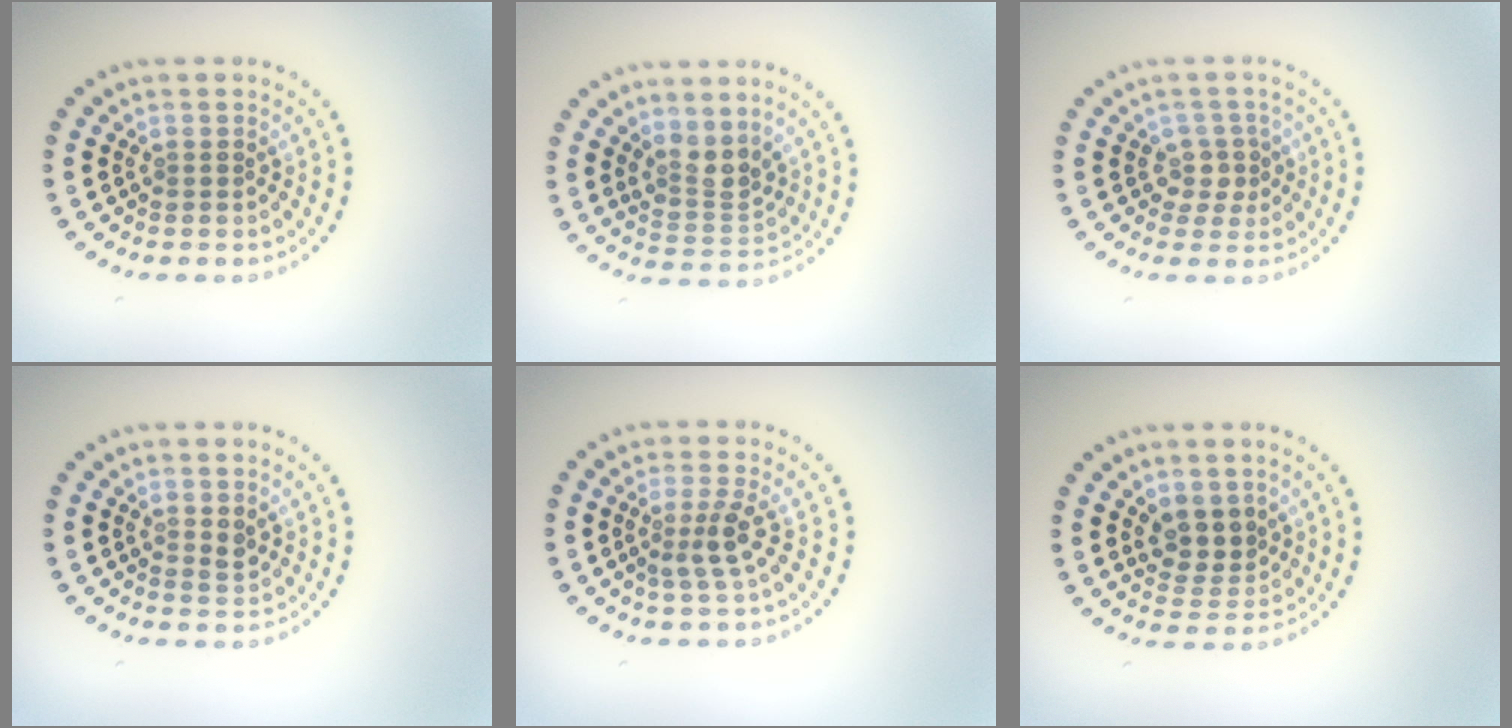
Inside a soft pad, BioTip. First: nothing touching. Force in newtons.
{"total": 2.6, "press": 2.0, "slide": 1.7}
{"total": 2.1, "press": 1.7, "slide": 1.2}
{"total": 1.0, "press": 0.9, "slide": 0.4}
{"total": 2.3, "press": 1.7, "slide": 1.5}
{"total": 2.8, "press": 2.5, "slide": 1.3}